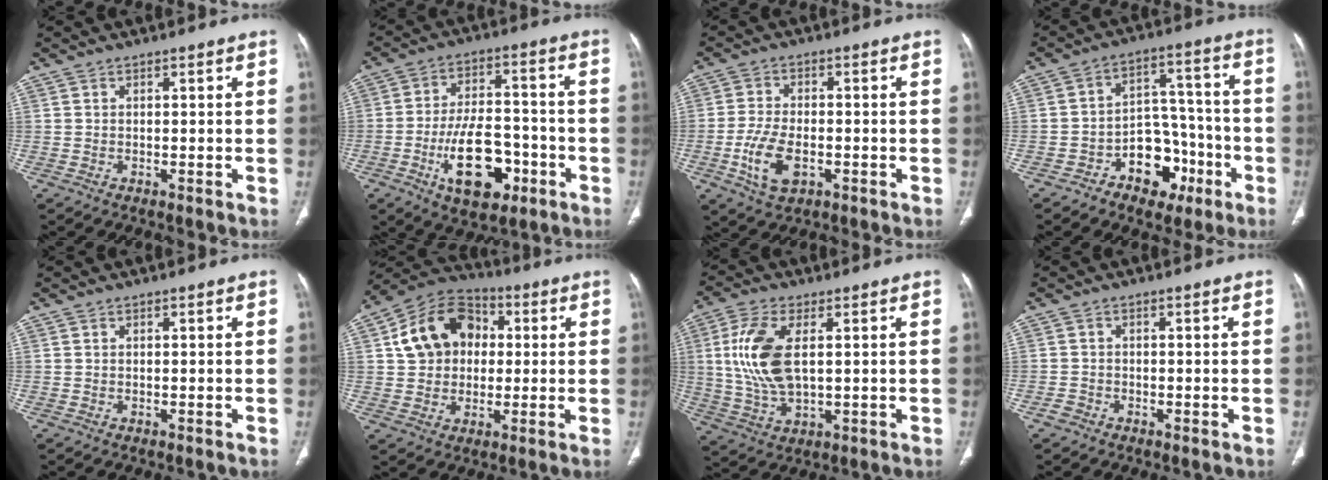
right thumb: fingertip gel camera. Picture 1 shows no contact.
{"total": 14.6, "force": [-5.8, 7.9, 10.8], "torque": [-0.152, 0.030, -0.090]}
{"total": 8.3, "force": [-2.6, 4.6, 6.4], "torque": [-0.128, 0.006, -0.044]}
{"total": 11.6, "force": [-5.6, 7.9, 6.3], "torque": [-0.046, 0.061, -0.084]}
{"total": 0.0}
{"total": 14.6, "force": [2.5, 11.6, 8.5], "torque": [-0.119, 0.021, 0.033]}
{"total": 12.3, "force": [2.1, 6.1, 10.5], "torque": [-0.230, -0.007, 0.048]}
{"total": 0.7, "force": [-0.4, 0.5, 0.0], "torque": [0.000, 0.003, -0.013]}